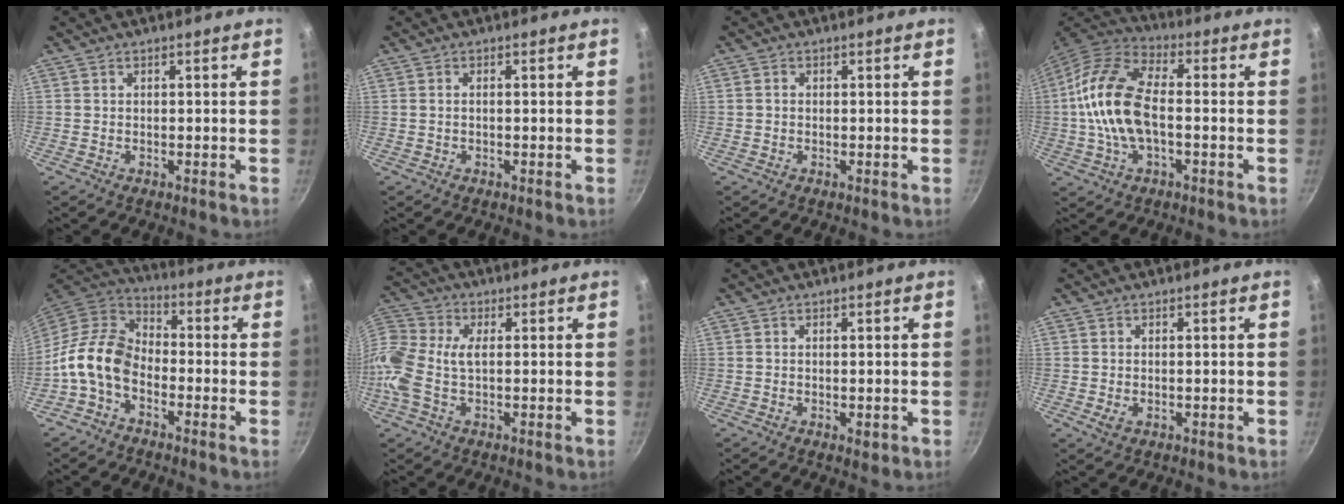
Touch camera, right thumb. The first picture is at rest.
{"total": 0.7, "force": [-0.1, 0.3, 0.6], "torque": [-0.018, 0.006, -0.003]}
{"total": 0.9, "force": [0.0, 0.8, 0.4], "torque": [-0.007, 0.005, -0.002]}
{"total": 15.7, "force": [-0.9, 8.1, 13.4], "torque": [-0.256, 0.036, -0.032]}
{"total": 12.2, "force": [-4.1, 8.1, 8.0], "torque": [-0.135, 0.048, -0.104]}
{"total": 12.0, "force": [-0.2, 7.2, 9.6], "torque": [-0.221, 0.021, -0.023]}
{"total": 1.3, "force": [-0.2, 0.7, 1.1], "torque": [-0.016, -0.004, -0.003]}
{"total": 1.5, "force": [-0.1, 0.9, 1.2], "torque": [-0.021, -0.002, 0.001]}